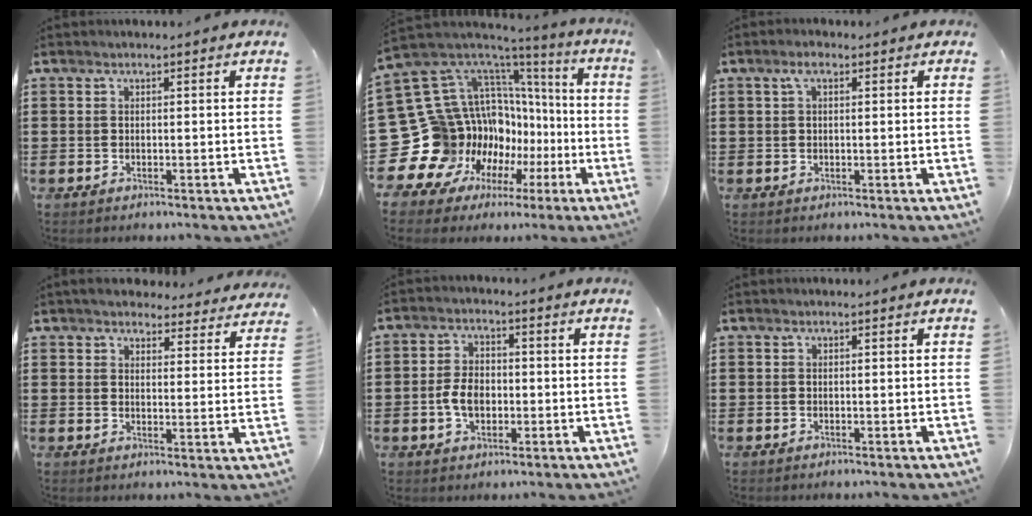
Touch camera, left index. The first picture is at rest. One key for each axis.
{"total": 18.2, "fx": -1.5, "fy": 16.0, "fz": 8.5, "tx": -0.225, "ty": -0.065, "tz": 0.042}
{"total": 2.5, "fx": 0.9, "fy": 1.0, "fz": 2.1, "tx": -0.044, "ty": 0.008, "tz": 0.015}
{"total": 4.2, "fx": 4.1, "fy": 0.7, "fz": 0.8, "tx": -0.025, "ty": -0.020, "tz": 0.072}
{"total": 5.1, "fx": -0.9, "fy": 3.1, "fz": 3.9, "tx": -0.093, "ty": 0.000, "tz": -0.023}
{"total": 0.0}